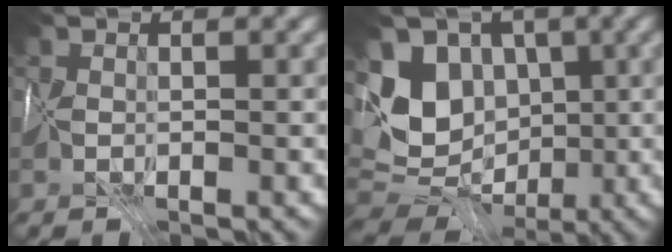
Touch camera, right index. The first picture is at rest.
{"total": 8.4, "force": [0.8, 7.0, 4.6], "torque": [-0.088, 0.007, 0.023]}